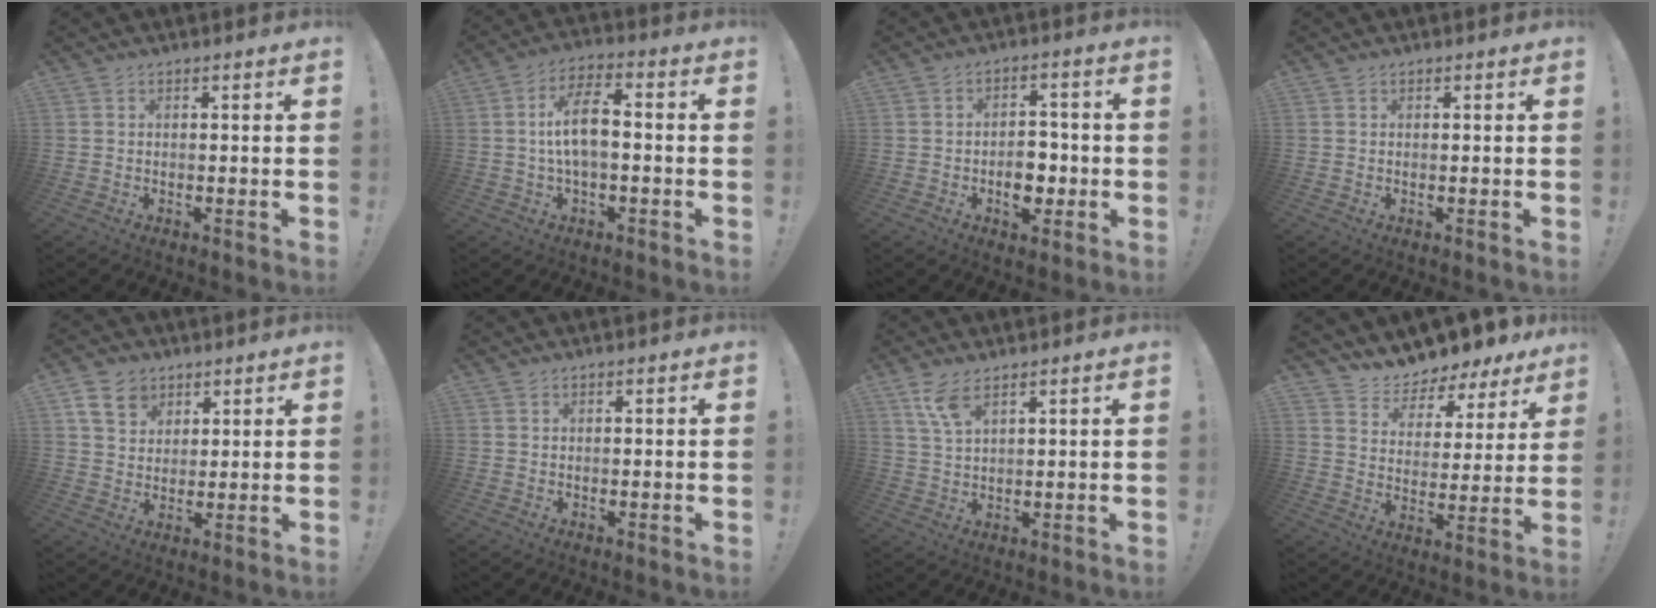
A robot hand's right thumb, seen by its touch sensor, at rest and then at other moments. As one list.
[{"total": 9.9, "force": [-0.4, 4.1, 9.0], "torque": [-0.163, 0.011, -0.006]}, {"total": 8.2, "force": [-2.4, 5.7, 5.4], "torque": [-0.077, 0.014, -0.041]}, {"total": 0.0}, {"total": 8.7, "force": [4.8, 6.3, 3.5], "torque": [-0.050, -0.022, 0.094]}, {"total": 0.0}, {"total": 6.2, "force": [3.9, 1.8, 4.5], "torque": [-0.089, -0.012, 0.070]}, {"total": 7.5, "force": [7.1, 2.5, 0.6], "torque": [-0.019, -0.078, 0.126]}]